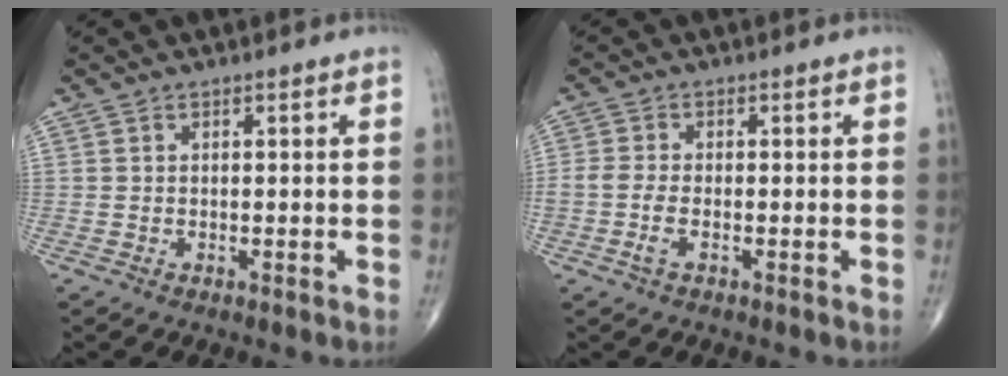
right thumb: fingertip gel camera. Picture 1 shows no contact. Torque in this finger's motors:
{"motor_torque": [-0.31, 0.36, 1.00, -0.36, 0.13]}